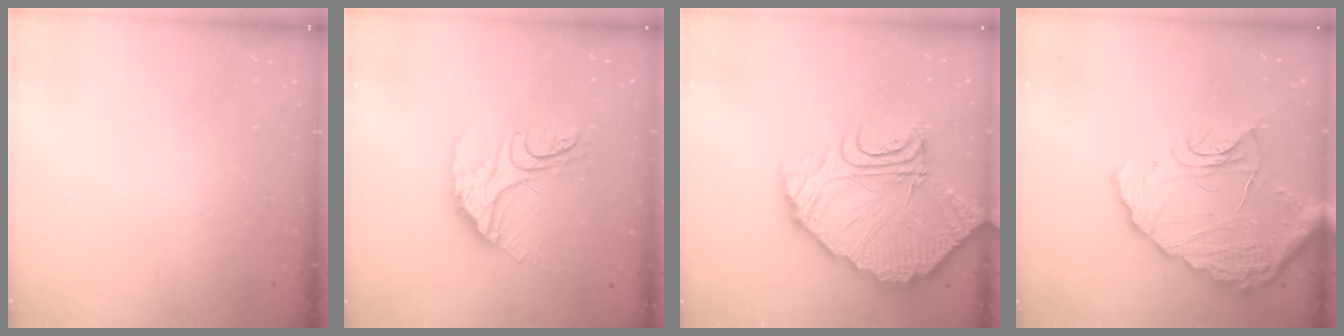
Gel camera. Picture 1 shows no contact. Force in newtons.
{"total": 16.3, "press": 16.2, "slide": 1.9}
{"total": 21.3, "press": 21.2, "slide": 2.0}
{"total": 16.2, "press": 16.1, "slide": 1.4}